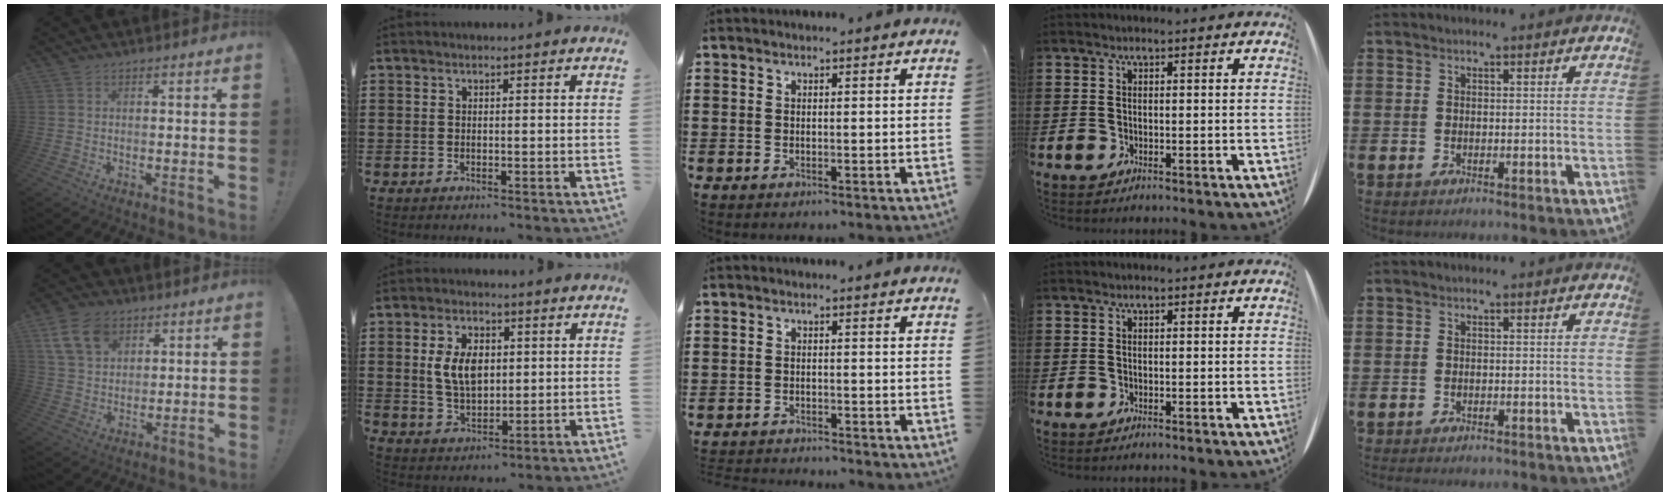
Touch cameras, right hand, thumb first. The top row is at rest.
{"thumb": {"total": 11.8, "force": [6.3, 8.1, 5.7], "torque": [-0.105, -0.018, 0.128]}, "index": {"total": 6.8, "force": [1.1, 4.1, 5.3], "torque": [-0.118, 0.007, 0.011]}, "middle": {"total": 1.7, "force": [-1.7, 0.1, -0.1], "torque": [-0.004, 0.000, -0.037]}}